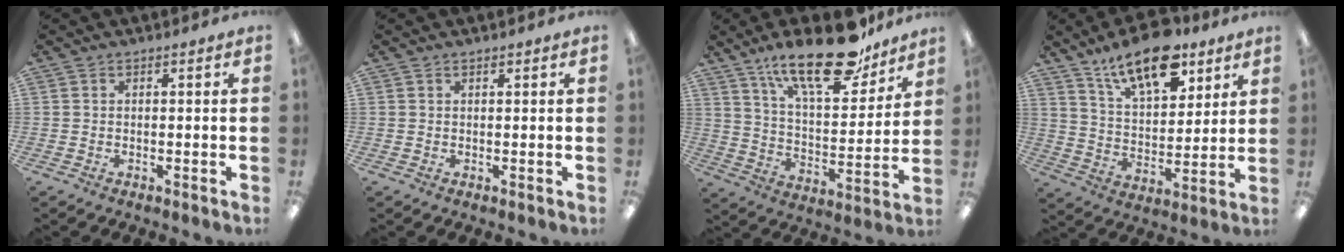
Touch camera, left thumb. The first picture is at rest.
{"total": 0.5, "force": [0.4, 0.1, 0.2], "torque": [-0.004, 0.001, 0.008]}
{"total": 21.8, "force": [15.5, 7.9, 13.2], "torque": [-0.207, -0.089, 0.261]}
{"total": 16.7, "force": [11.4, 7.6, 9.6], "torque": [-0.147, -0.057, 0.195]}